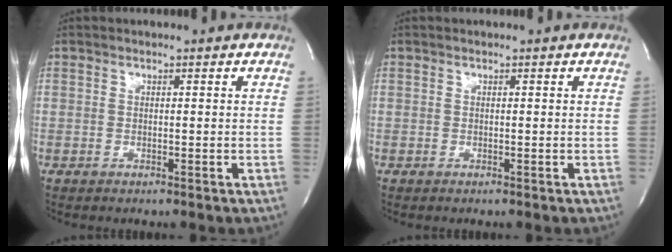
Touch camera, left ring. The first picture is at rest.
{"total": 0.0}